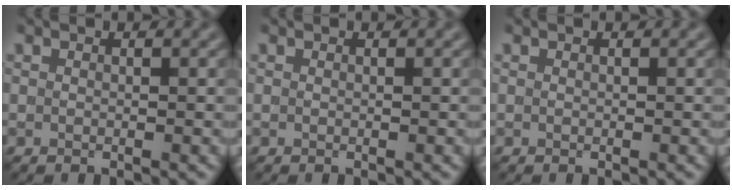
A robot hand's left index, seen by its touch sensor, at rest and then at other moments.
{"total": 0.0}
{"total": 0.0}